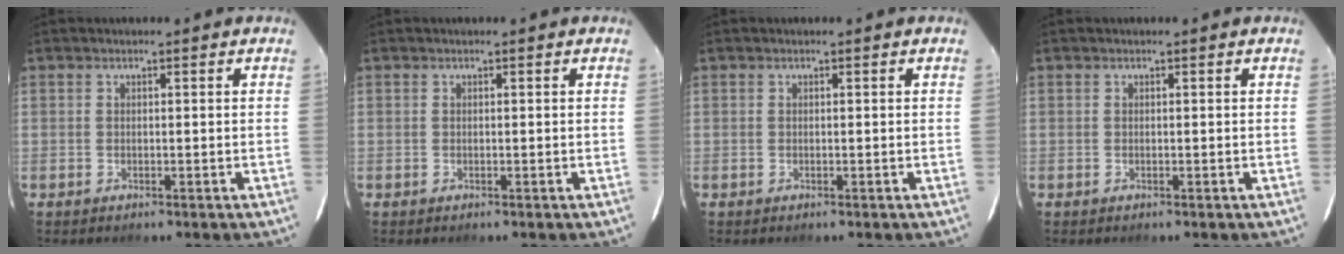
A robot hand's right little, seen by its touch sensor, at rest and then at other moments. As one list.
[{"total": 0.0}, {"total": 0.0}, {"total": 0.0}]